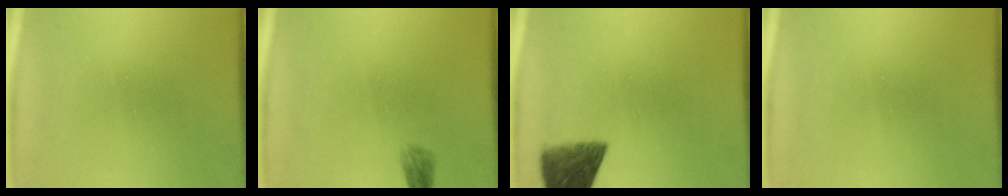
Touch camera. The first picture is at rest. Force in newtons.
{"total": 1.7}
{"total": 7.4}
{"total": 0.0}